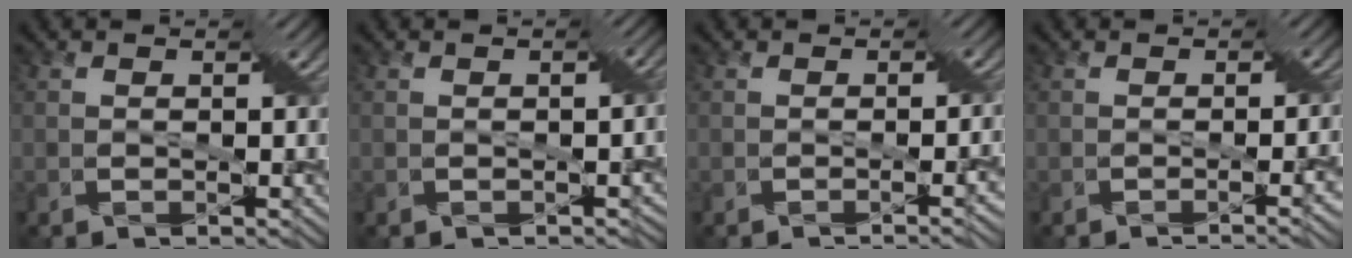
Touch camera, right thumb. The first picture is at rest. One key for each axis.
{"total": 2.1, "fx": -0.6, "fy": 1.5, "fz": 1.4, "tx": -0.006, "ty": -0.008, "tz": -0.006}
{"total": 2.0, "fx": -1.0, "fy": -0.3, "fz": 1.7, "tx": -0.016, "ty": -0.001, "tz": -0.011}
{"total": 2.6, "fx": -1.2, "fy": -0.3, "fz": 2.2, "tx": -0.024, "ty": -0.003, "tz": -0.013}